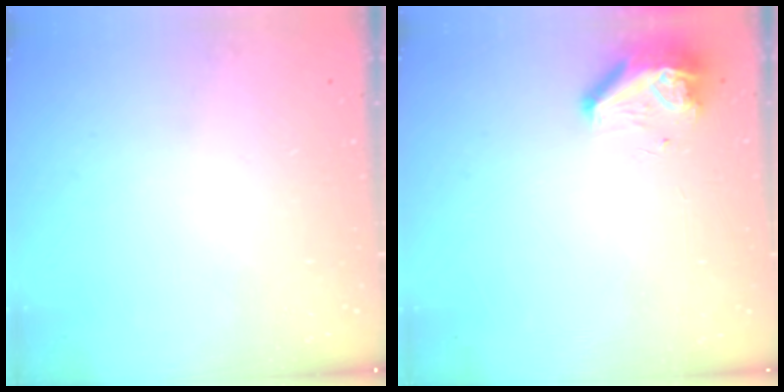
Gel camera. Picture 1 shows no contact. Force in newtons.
{"total": 8.3, "press": 8.3, "slide": 0.9}